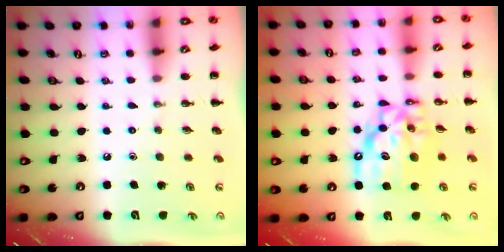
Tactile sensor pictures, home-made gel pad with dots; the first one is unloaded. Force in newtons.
{"total": 12.4, "press": 11.9, "slide": 3.5}